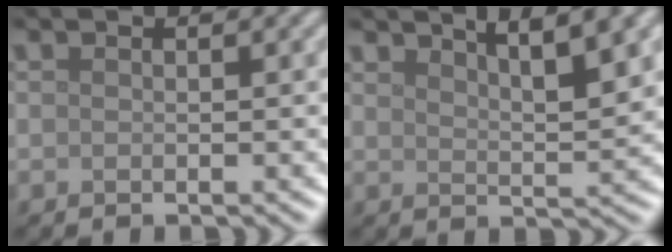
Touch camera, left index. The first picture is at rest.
{"total": 5.2, "force": [3.5, 1.2, 3.6], "torque": [-0.040, 0.007, 0.052]}